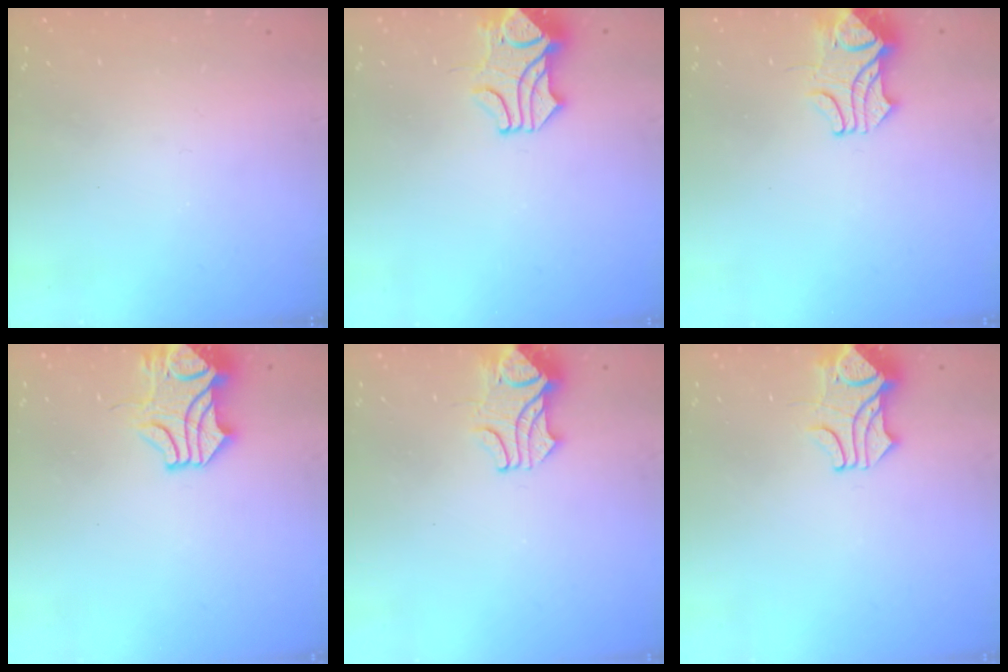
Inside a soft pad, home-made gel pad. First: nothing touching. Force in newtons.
{"total": 2.2, "press": 2.0, "slide": 1.0}
{"total": 2.2, "press": 2.1, "slide": 0.9}
{"total": 3.4, "press": 3.3, "slide": 1.0}
{"total": 2.2, "press": 2.0, "slide": 0.8}
{"total": 1.7, "press": 1.3, "slide": 1.2}